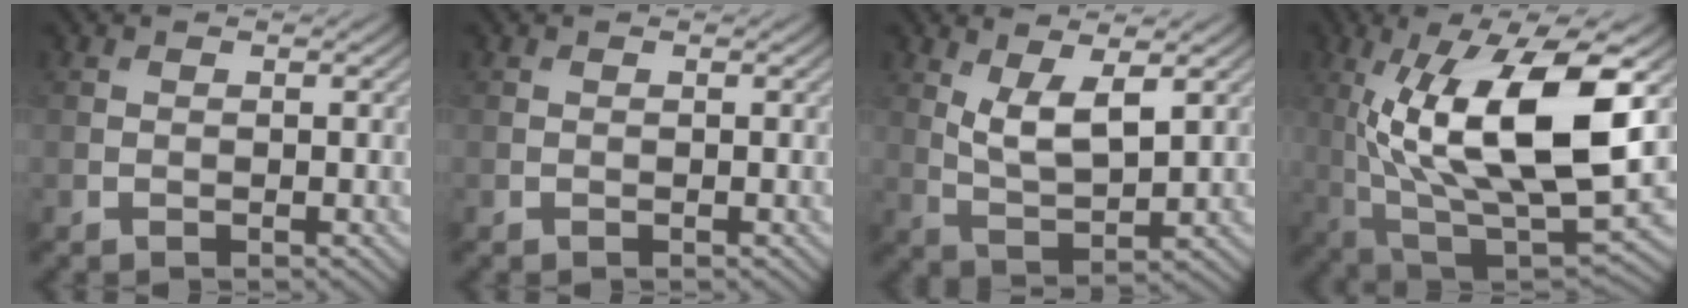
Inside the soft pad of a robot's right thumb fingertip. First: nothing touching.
{"total": 0.0}
{"total": 5.8, "force": [2.4, 2.1, 4.8], "torque": [-0.104, -0.010, 0.051]}
{"total": 16.4, "force": [2.5, 6.3, 14.9], "torque": [-0.271, -0.001, 0.041]}